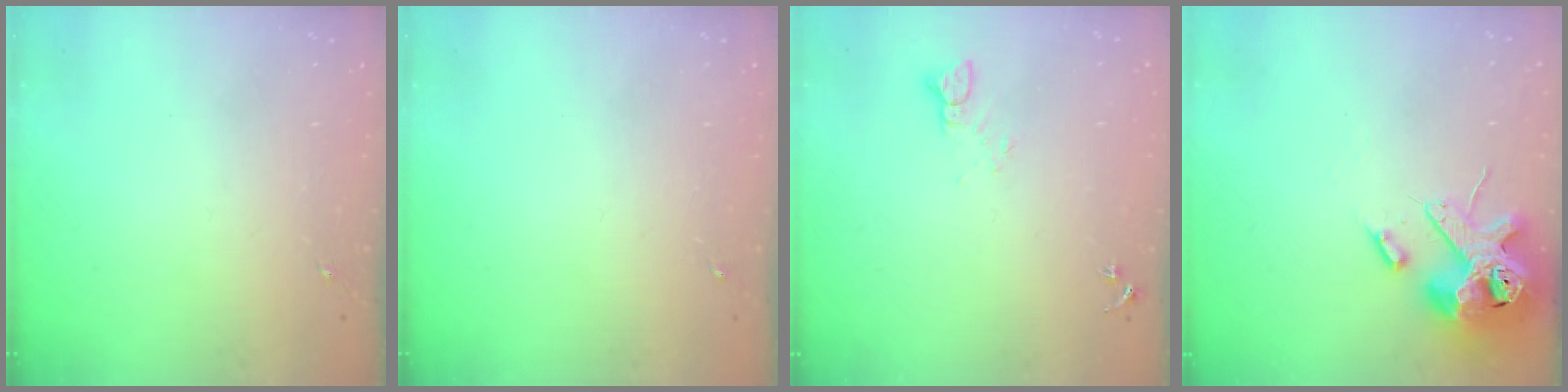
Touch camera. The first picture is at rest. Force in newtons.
{"total": 0.0}
{"total": 4.5, "press": 4.5, "slide": 0.3}
{"total": 14.2, "press": 14.0, "slide": 2.3}